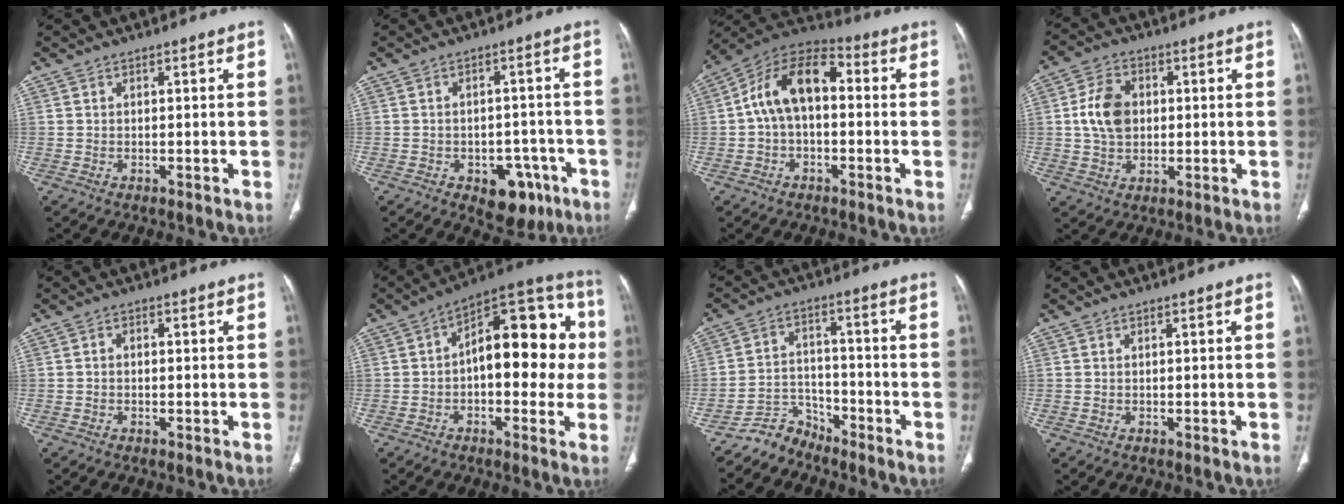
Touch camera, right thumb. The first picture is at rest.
{"total": 9.0, "force": [-4.5, 5.8, 5.3], "torque": [-0.034, 0.029, -0.050]}
{"total": 12.6, "force": [0.5, 7.7, 10.0], "torque": [-0.162, 0.042, -0.006]}
{"total": 8.8, "force": [0.8, 6.5, 5.9], "torque": [-0.093, 0.005, 0.013]}
{"total": 1.0, "force": [-0.2, 0.8, 0.6], "torque": [-0.008, 0.004, -0.006]}
{"total": 20.1, "force": [0.7, 10.5, 17.1], "torque": [-0.193, 0.044, -0.001]}
{"total": 5.8, "force": [-5.3, 2.4, -0.2], "torque": [0.020, 0.053, -0.103]}
{"total": 0.0}